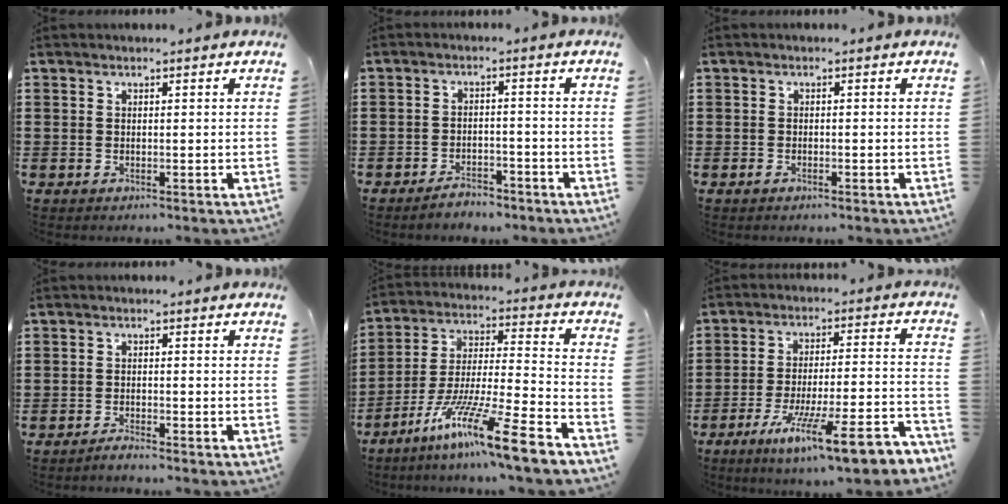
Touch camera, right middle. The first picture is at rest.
{"total": 3.2, "force": [-3.0, 0.7, 0.7], "torque": [-0.015, 0.006, -0.062]}
{"total": 0.8, "force": [-0.6, 0.3, 0.5], "torque": [-0.012, -0.005, -0.009]}
{"total": 1.5, "force": [-1.4, 0.0, 0.5], "torque": [-0.010, -0.002, -0.026]}
{"total": 13.8, "force": [-10.5, -0.3, 8.9], "torque": [-0.158, 0.011, -0.200]}
{"total": 12.6, "force": [-9.0, 1.3, 8.7], "torque": [-0.147, 0.015, -0.161]}